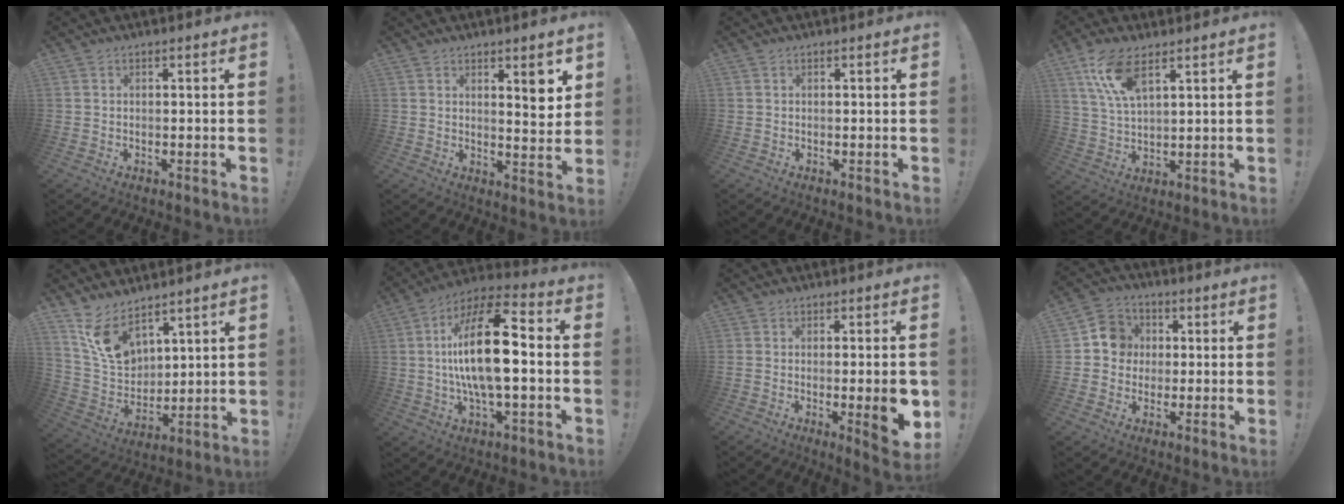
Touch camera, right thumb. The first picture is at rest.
{"total": 6.9, "force": [3.8, 1.5, 5.5], "torque": [-0.058, -0.028, 0.054]}
{"total": 0.0}
{"total": 10.1, "force": [6.3, 3.8, 6.9], "torque": [-0.138, -0.016, 0.120]}
{"total": 12.4, "force": [8.9, 6.6, 5.8], "torque": [-0.113, -0.059, 0.177]}
{"total": 20.4, "force": [0.1, 7.1, 19.1], "torque": [-0.349, 0.005, -0.008]}
{"total": 10.1, "force": [-1.6, 1.6, 9.8], "torque": [-0.120, -0.009, -0.021]}
{"total": 8.7, "force": [0.4, 8.2, 2.7], "torque": [-0.026, 0.012, 0.011]}